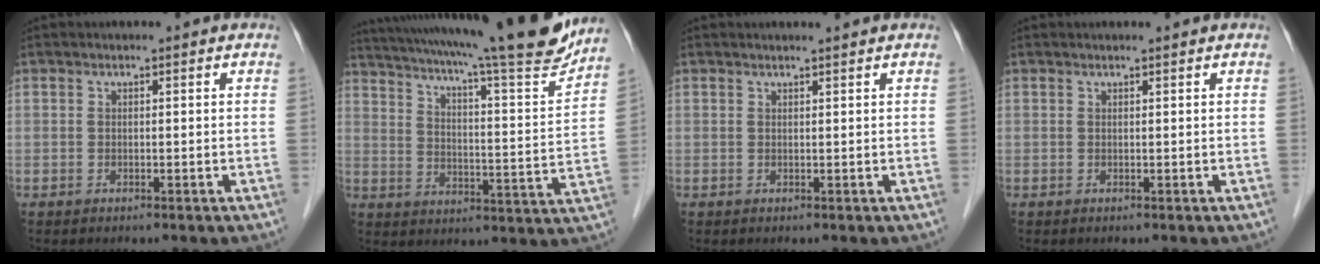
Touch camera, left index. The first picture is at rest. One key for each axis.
{"total": 24.8, "fx": 21.1, "fy": 0.7, "fz": 13.1, "tx": -0.219, "ty": -0.029, "tz": 0.286}
{"total": 1.1, "fx": 1.0, "fy": -0.3, "fz": 0.3, "tx": -0.009, "ty": 0.001, "tz": 0.019}
{"total": 0.5, "fx": 0.5, "fy": -0.1, "fz": 0.2, "tx": -0.008, "ty": 0.000, "tz": 0.013}